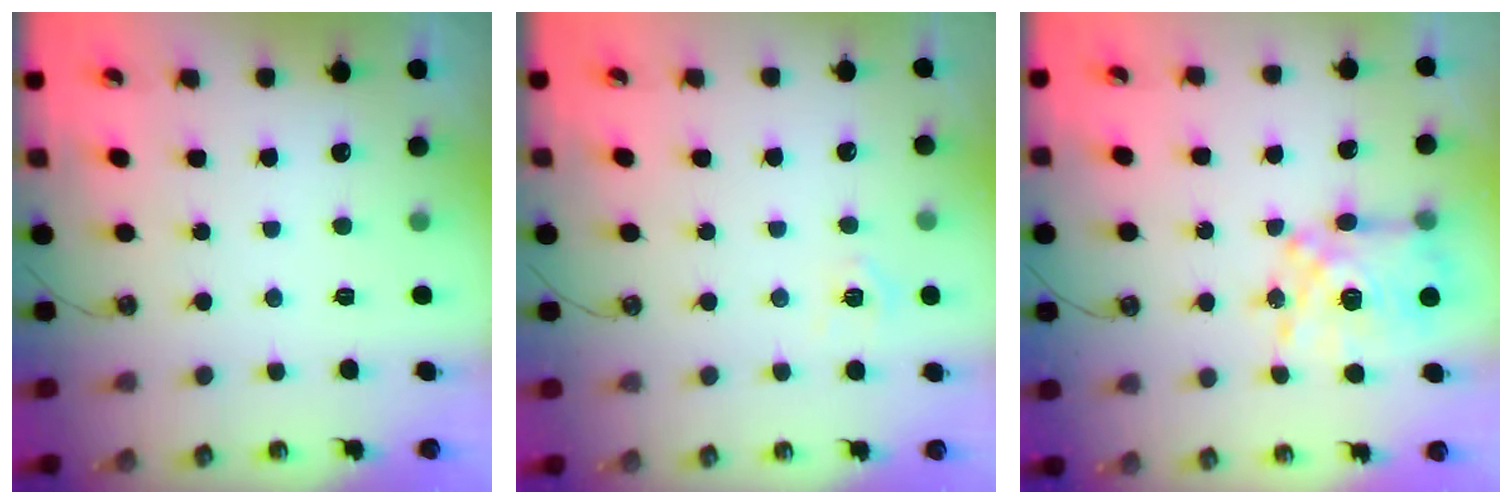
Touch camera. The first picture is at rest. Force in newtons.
{"total": 6.0, "press": 6.0, "slide": 0.6}
{"total": 13.1, "press": 13.1, "slide": 1.1}